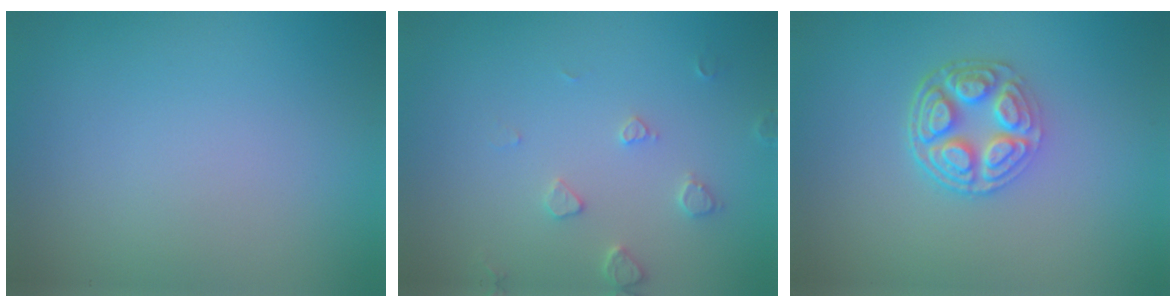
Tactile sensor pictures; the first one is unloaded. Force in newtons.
{"total": 1.9, "press": 1.8, "slide": 0.3}
{"total": 4.8, "press": 3.6, "slide": 3.2}